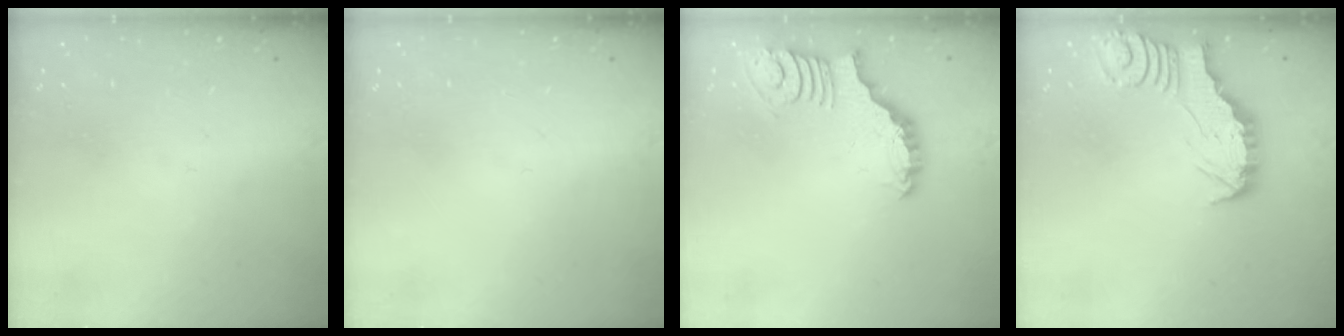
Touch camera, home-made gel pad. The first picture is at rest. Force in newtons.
{"total": 0.0}
{"total": 3.4, "press": 3.3, "slide": 0.4}
{"total": 2.7, "press": 2.7, "slide": 0.2}